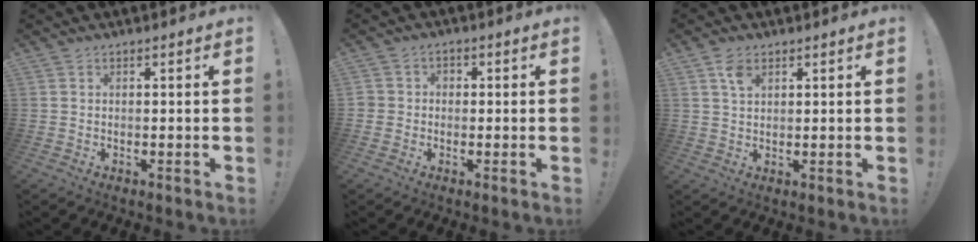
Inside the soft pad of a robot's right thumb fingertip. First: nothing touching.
{"total": 3.0, "force": [-0.9, 2.7, 1.0], "torque": [-0.015, 0.009, -0.017]}
{"total": 3.8, "force": [2.0, 2.1, 2.4], "torque": [-0.044, -0.001, 0.036]}